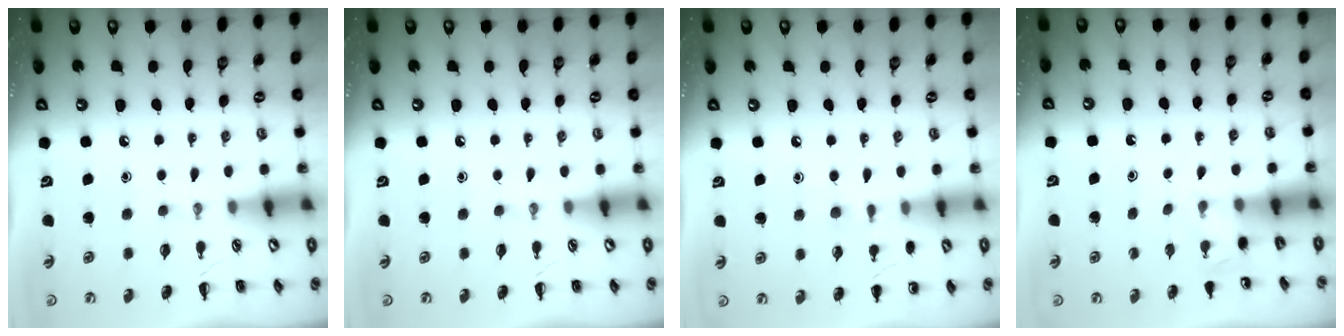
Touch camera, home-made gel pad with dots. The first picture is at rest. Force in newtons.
{"total": 0.0}
{"total": 5.9, "press": 5.6, "slide": 1.7}
{"total": 2.2, "press": 2.2, "slide": 0.6}